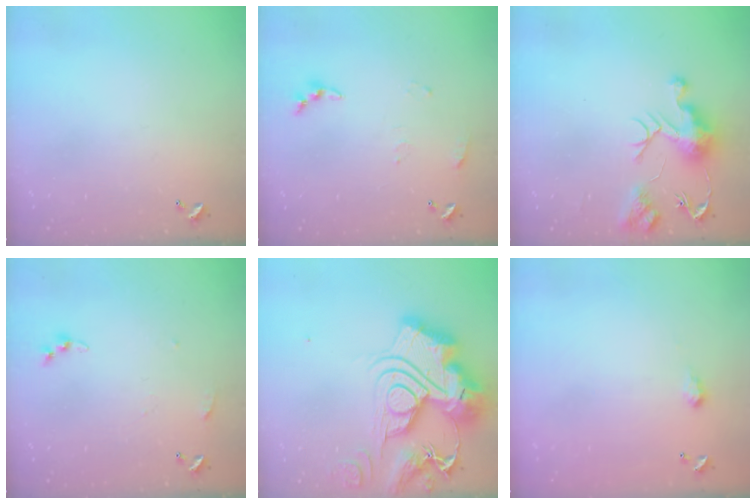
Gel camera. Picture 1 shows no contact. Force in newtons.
{"total": 6.4, "press": 6.4, "slide": 0.7}
{"total": 9.4, "press": 9.4, "slide": 0.7}
{"total": 5.1, "press": 5.0, "slide": 0.6}
{"total": 0.6, "press": 0.6, "slide": 0.0}
{"total": 2.0, "press": 2.0, "slide": 0.3}